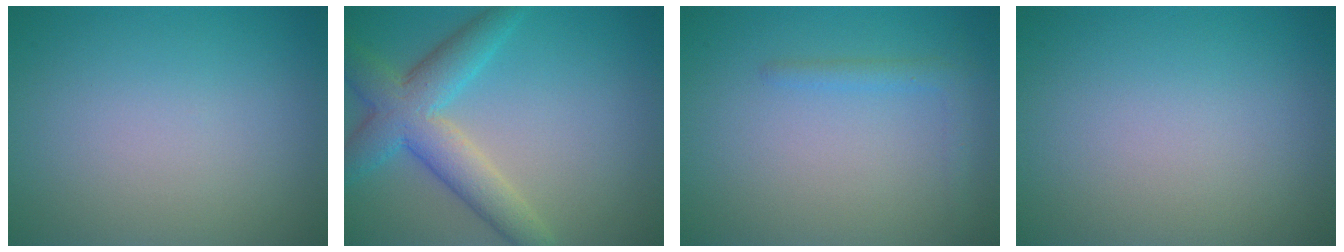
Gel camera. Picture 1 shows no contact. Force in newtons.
{"total": 4.9, "press": 4.9, "slide": 0.3}
{"total": 1.4, "press": 1.4, "slide": 0.1}
{"total": 0.0}